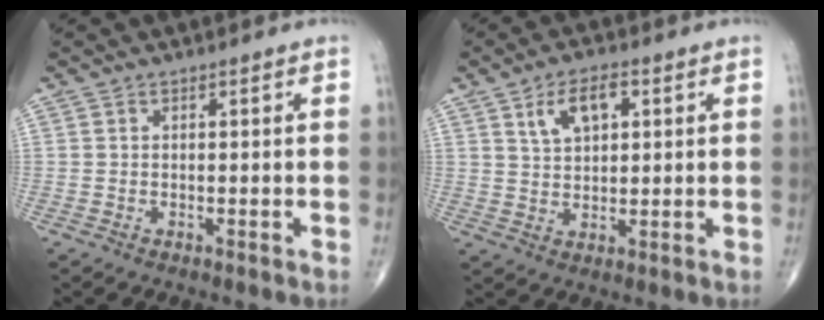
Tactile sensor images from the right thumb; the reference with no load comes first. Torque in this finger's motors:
{"motor_torque": [-0.46, 0.56, 0.27, 0.13, 0.16]}